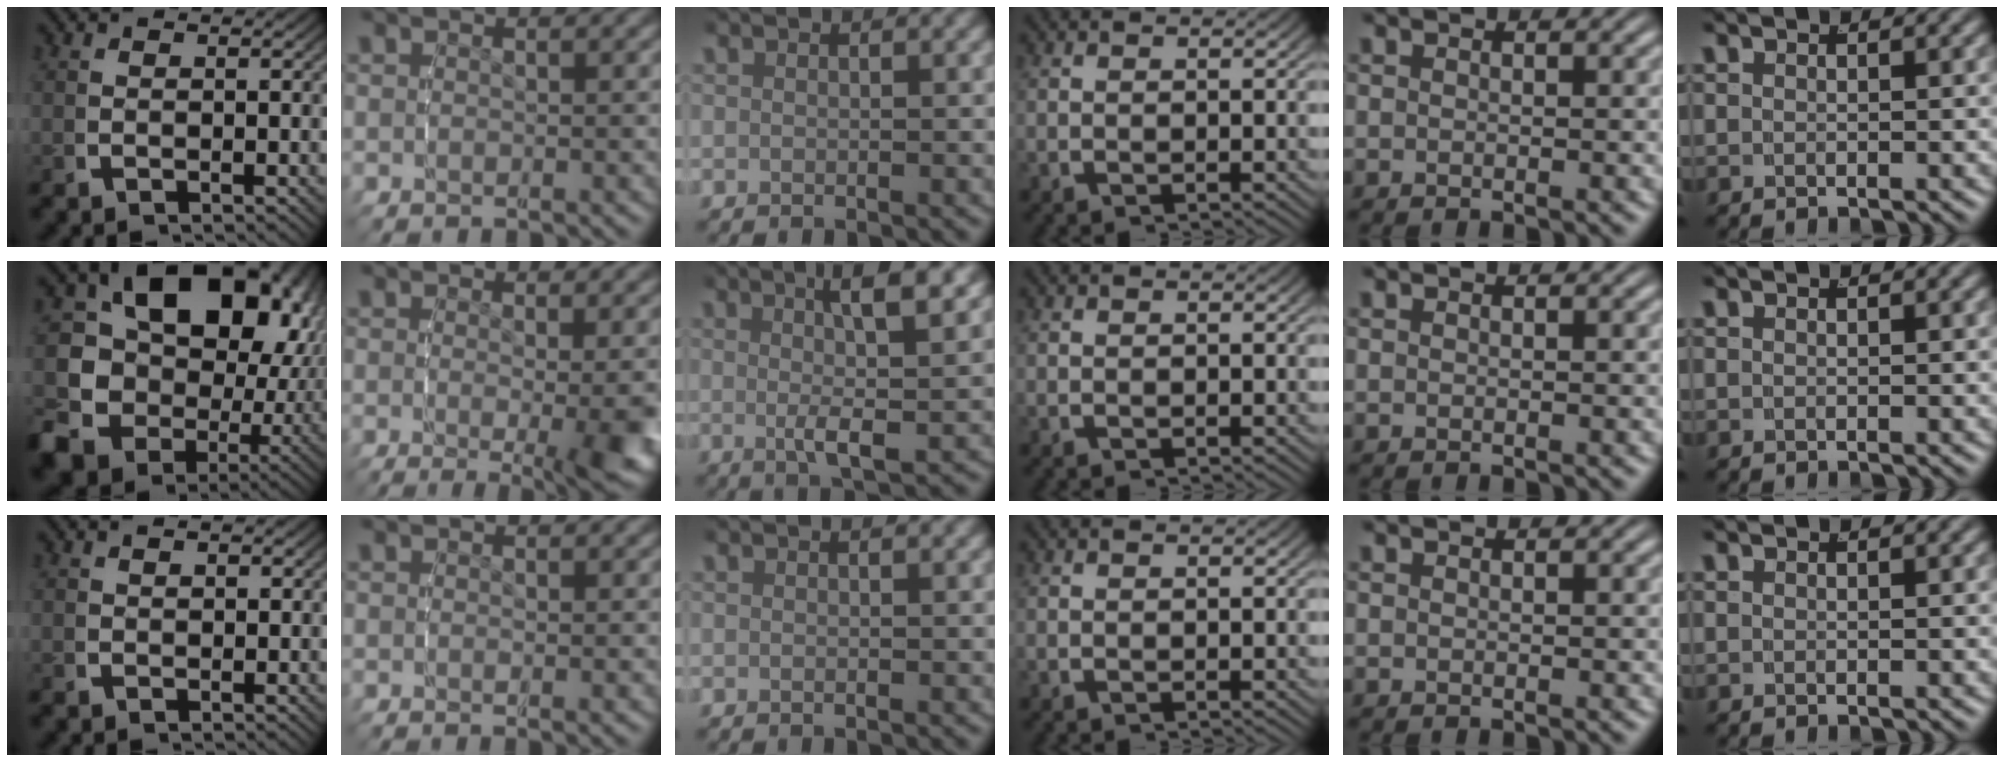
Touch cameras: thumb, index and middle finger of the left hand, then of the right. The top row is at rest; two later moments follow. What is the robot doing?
{"motion": "lift_and_place", "object": "lipstick"}